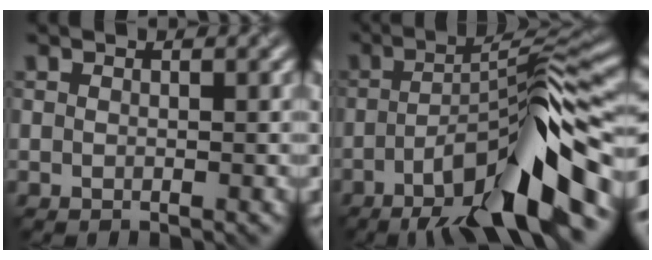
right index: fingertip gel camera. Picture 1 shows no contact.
{"total": 12.8, "force": [-6.0, 2.4, 11.1], "torque": [-0.159, 0.017, -0.102]}